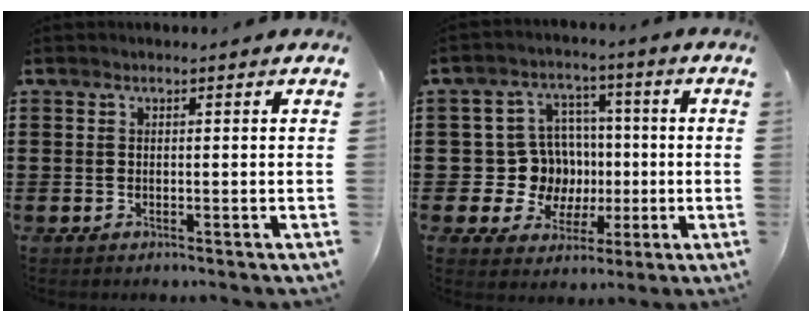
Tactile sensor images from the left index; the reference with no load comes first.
{"total": 9.8, "force": [0.2, 9.4, 2.9], "torque": [-0.082, 0.011, 0.019]}